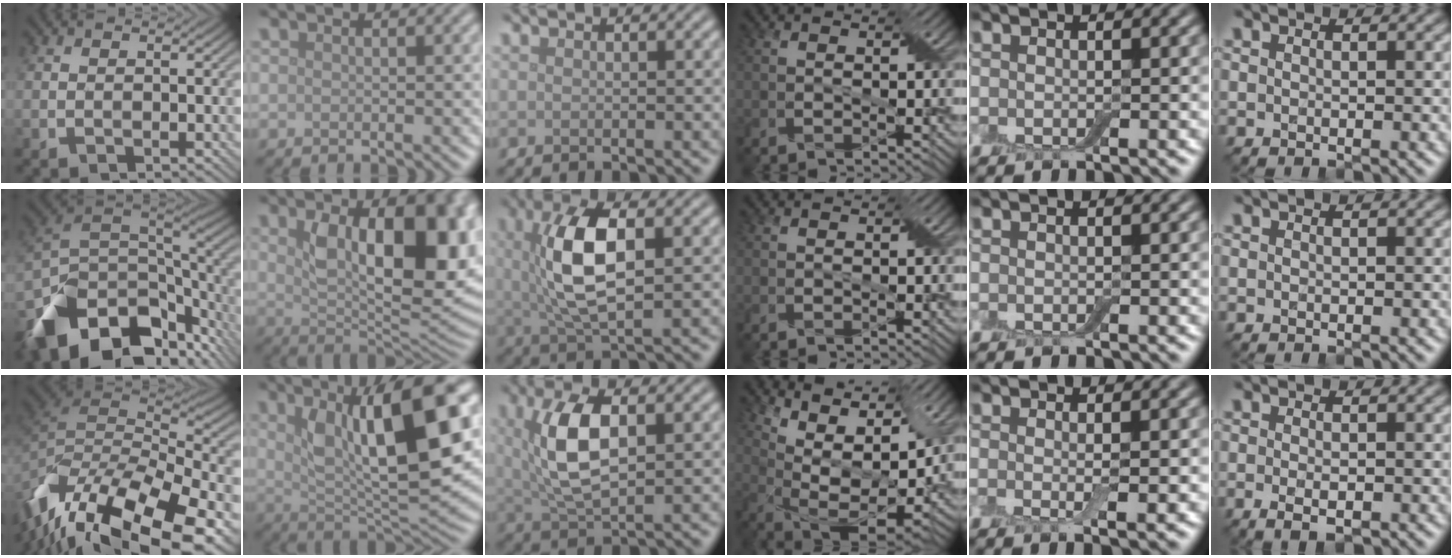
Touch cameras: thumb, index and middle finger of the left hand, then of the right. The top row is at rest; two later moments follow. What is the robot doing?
{"motion": "wrap", "object": "bandage"}